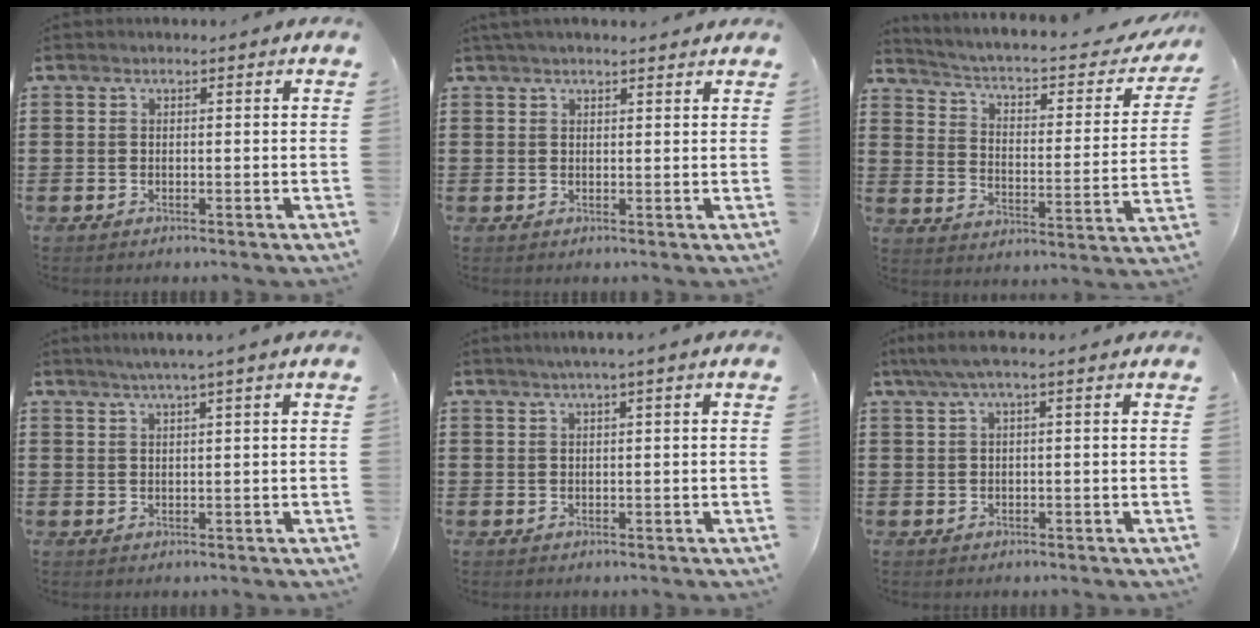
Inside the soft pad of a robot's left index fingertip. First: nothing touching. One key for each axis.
{"total": 2.0, "fx": 1.9, "fy": 0.5, "fz": 0.4, "tx": -0.012, "ty": 0.003, "tz": 0.038}
{"total": 3.6, "fx": 2.6, "fy": 0.8, "fz": 2.3, "tx": -0.061, "ty": -0.027, "tz": 0.033}
{"total": 2.0, "fx": 1.2, "fy": -0.5, "fz": 1.5, "tx": -0.029, "ty": -0.003, "tz": 0.021}
{"total": 1.5, "fx": 0.7, "fy": -0.3, "fz": 1.3, "tx": -0.022, "ty": -0.001, "tz": 0.011}
{"total": 2.3, "fx": 0.3, "fy": 0.1, "fz": 2.3, "tx": -0.042, "ty": -0.001, "tz": 0.003}